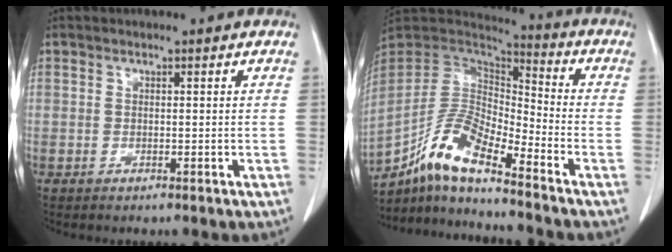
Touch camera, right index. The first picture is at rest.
{"total": 12.3, "force": [-8.8, 2.4, 8.3], "torque": [-0.173, 0.018, -0.167]}